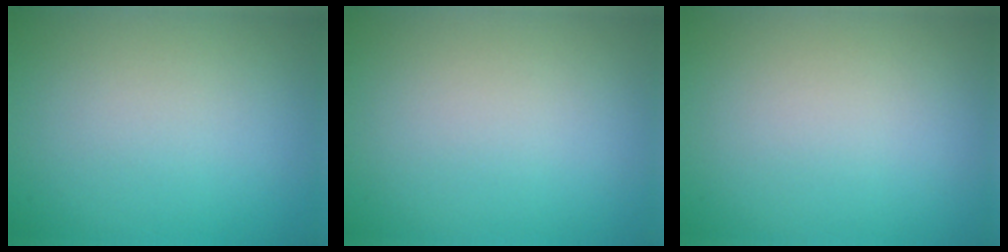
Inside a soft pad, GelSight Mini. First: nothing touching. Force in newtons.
{"total": 0.0}
{"total": 0.0}